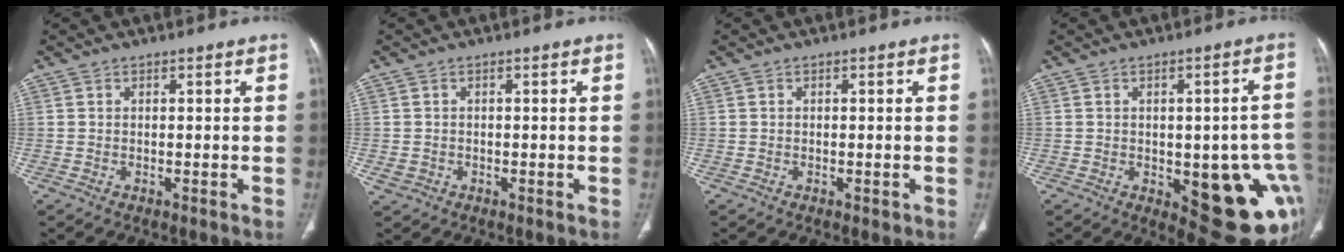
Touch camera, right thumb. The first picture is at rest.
{"total": 1.6, "force": [-0.4, 1.5, 0.5], "torque": [-0.008, 0.004, -0.003]}
{"total": 0.7, "force": [-0.3, 0.4, 0.5], "torque": [-0.007, -0.002, -0.002]}
{"total": 18.3, "force": [-4.4, 7.7, 16.0], "torque": [-0.139, 0.009, -0.024]}